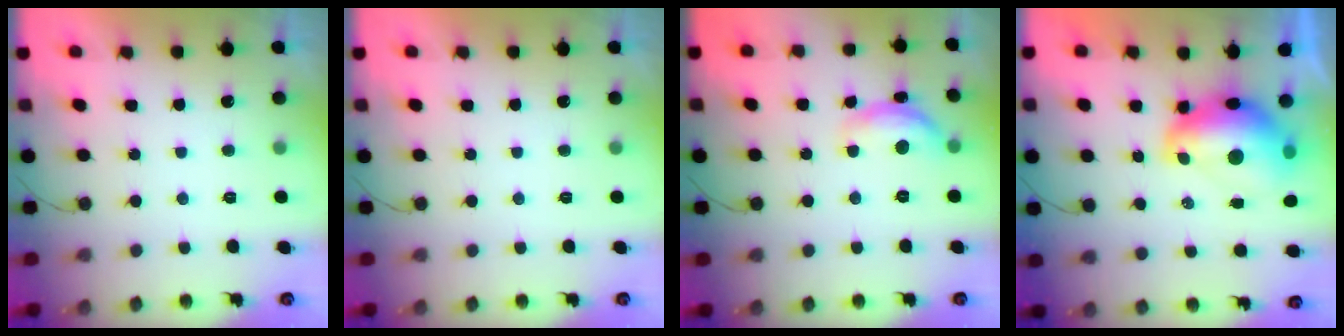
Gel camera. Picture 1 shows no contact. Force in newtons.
{"total": 0.0}
{"total": 11.3, "press": 11.3, "slide": 0.6}
{"total": 12.0, "press": 11.9, "slide": 1.0}